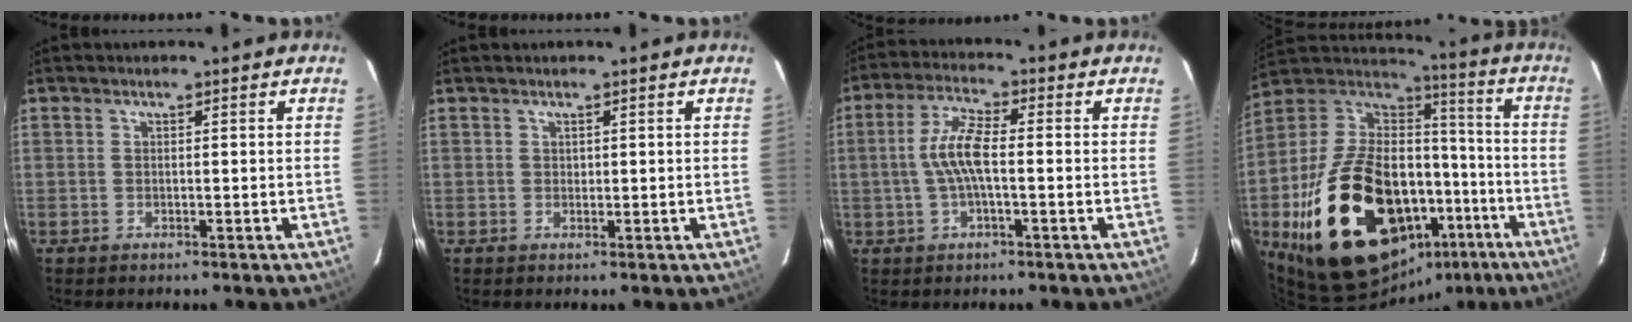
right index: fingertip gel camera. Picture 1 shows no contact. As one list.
[{"total": 0.8, "force": [0.6, -0.1, -0.6], "torque": [0.014, 0.000, 0.012]}, {"total": 7.1, "force": [-0.6, 1.8, 6.9], "torque": [-0.140, 0.011, -0.012]}, {"total": 32.4, "force": [-13.9, 18.6, 22.6], "torque": [-0.423, 0.016, -0.194]}]